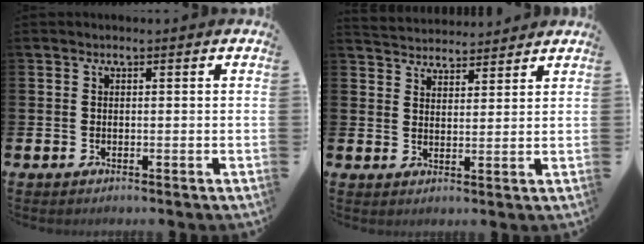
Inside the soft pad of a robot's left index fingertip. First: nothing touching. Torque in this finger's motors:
{"motor_torque": [0.47, -0.56, 0.18, 0.01]}